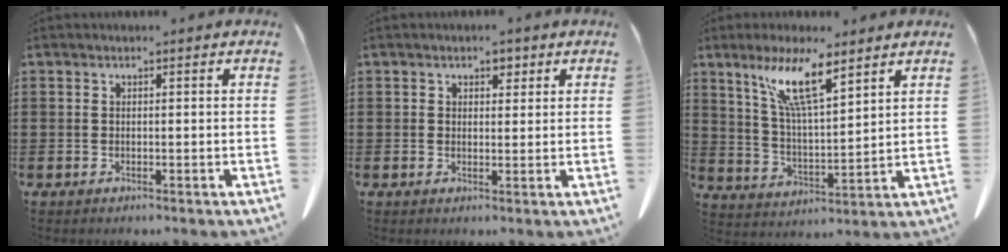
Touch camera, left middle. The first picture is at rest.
{"total": 2.1, "force": [1.4, 1.4, 0.8], "torque": [-0.004, 0.001, 0.021]}
{"total": 10.1, "force": [6.8, 2.0, 7.2], "torque": [-0.157, -0.015, 0.120]}